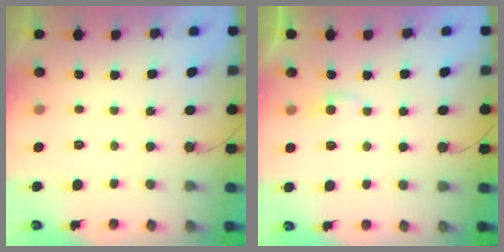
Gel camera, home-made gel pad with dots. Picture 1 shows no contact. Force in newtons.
{"total": 2.4, "press": 2.4, "slide": 0.3}